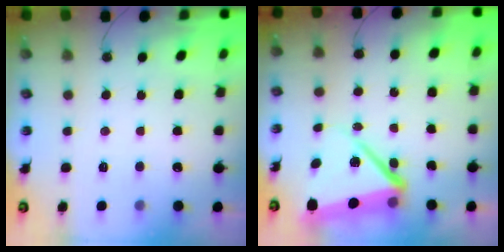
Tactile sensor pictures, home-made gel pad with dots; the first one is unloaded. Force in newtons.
{"total": 10.1, "press": 10.1, "slide": 0.9}